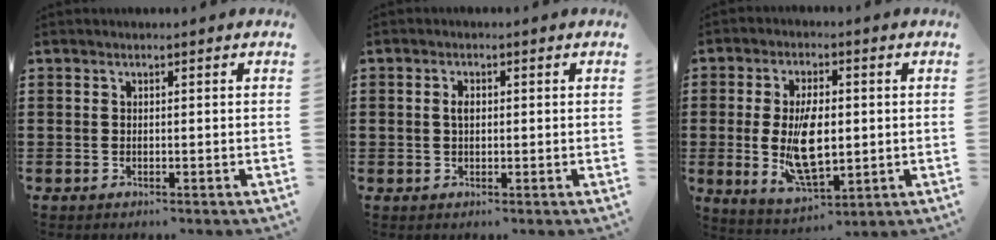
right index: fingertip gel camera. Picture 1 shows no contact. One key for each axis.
{"total": 1.8, "fx": 0.3, "fy": 1.1, "fz": 1.5, "tx": -0.032, "ty": 0.008, "tz": 0.004}
{"total": 10.0, "fx": -0.4, "fy": 4.6, "fz": 8.9, "tx": -0.170, "ty": -0.009, "tz": -0.008}